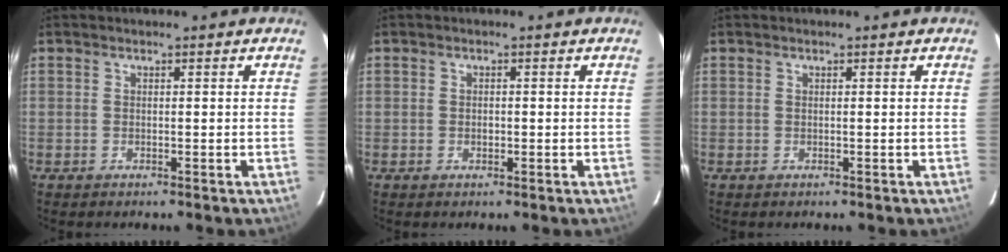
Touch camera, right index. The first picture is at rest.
{"total": 1.1, "force": [-0.2, 1.0, 0.5], "torque": [-0.007, 0.001, -0.002]}
{"total": 0.0}